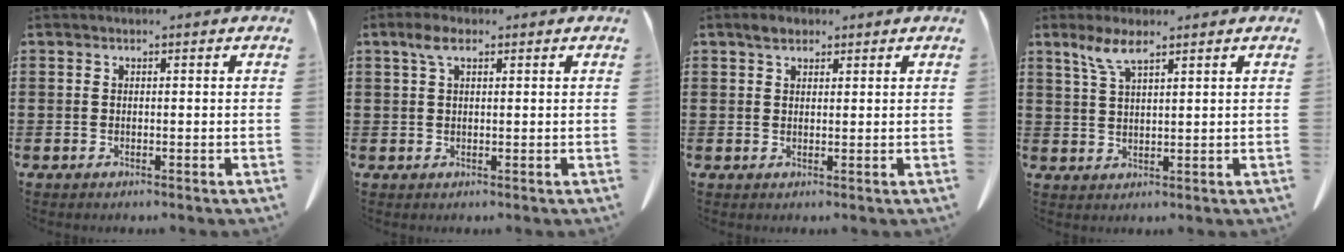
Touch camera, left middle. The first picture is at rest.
{"total": 3.1, "force": [1.5, 1.1, 2.5], "torque": [-0.056, 0.005, 0.026]}
{"total": 2.3, "force": [1.7, 1.1, 1.0], "torque": [-0.017, 0.001, 0.031]}
{"total": 4.7, "force": [3.1, 0.8, 3.4], "torque": [-0.076, 0.002, 0.056]}